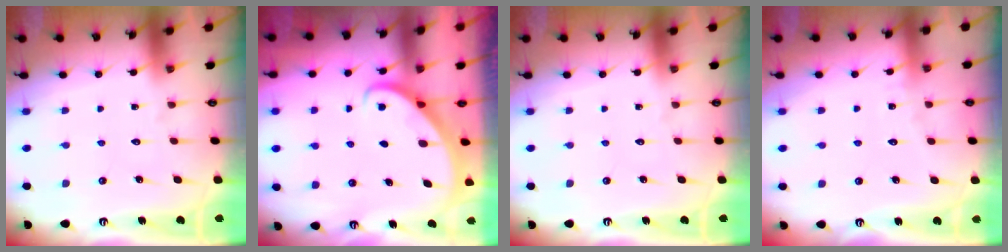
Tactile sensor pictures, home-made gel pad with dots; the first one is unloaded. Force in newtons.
{"total": 2.9, "press": 2.9, "slide": 0.2}
{"total": 0.0}
{"total": 3.3, "press": 3.3, "slide": 0.4}